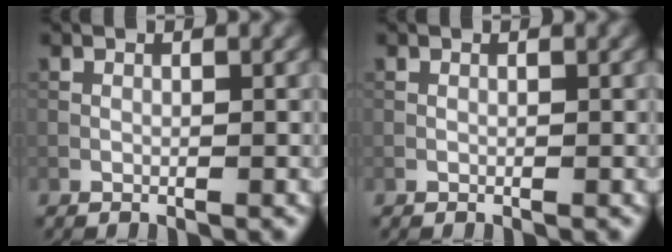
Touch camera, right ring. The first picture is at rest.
{"total": 0.0}